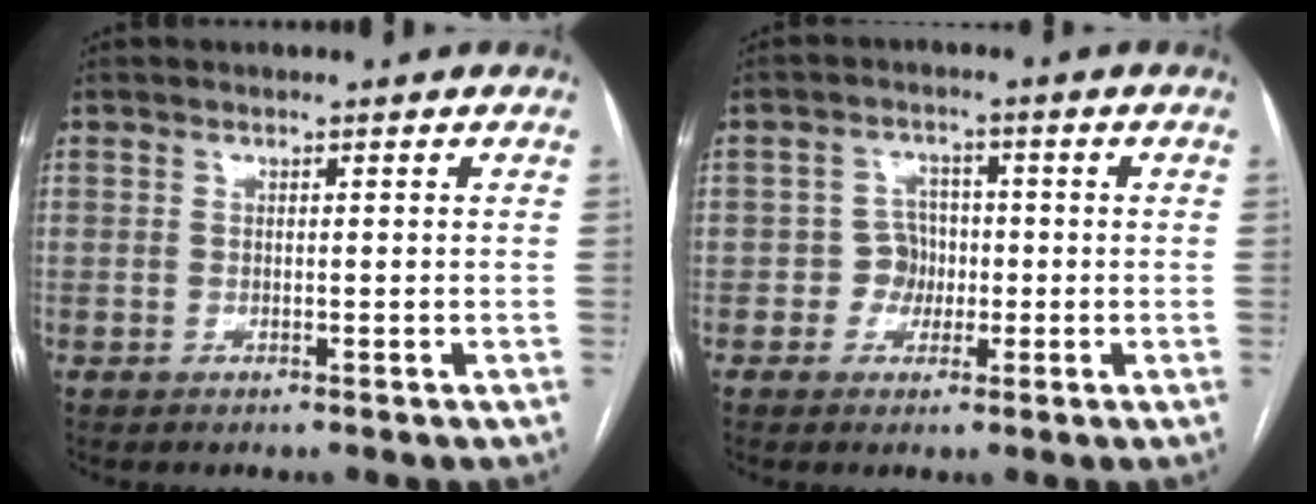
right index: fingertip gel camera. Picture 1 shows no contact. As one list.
[{"total": 3.7, "force": [-0.8, 3.5, 1.0], "torque": [-0.010, 0.014, -0.013]}]